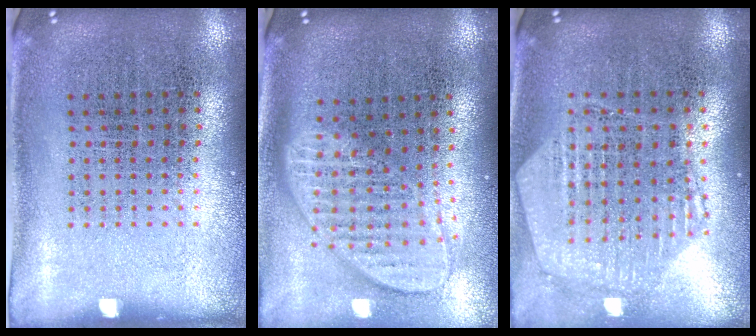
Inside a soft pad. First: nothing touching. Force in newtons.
{"total": 2.1, "press": 1.6, "slide": 1.4}
{"total": 1.1, "press": 1.1, "slide": 0.2}